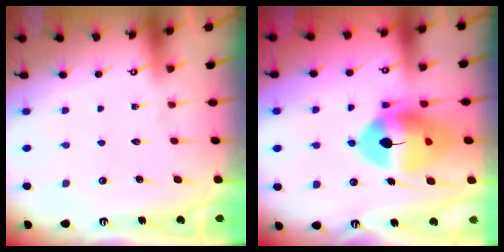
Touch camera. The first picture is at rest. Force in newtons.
{"total": 15.4, "press": 15.2, "slide": 2.4}